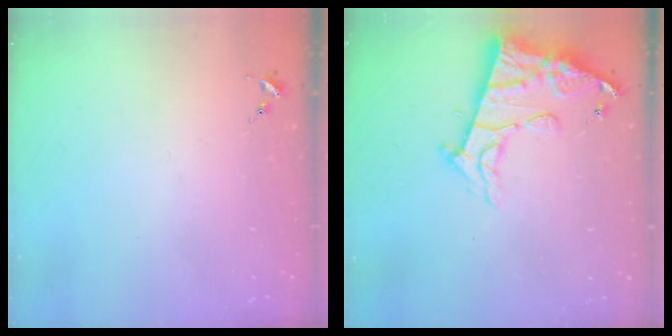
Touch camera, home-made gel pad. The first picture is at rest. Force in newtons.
{"total": 14.9, "press": 14.8, "slide": 1.4}